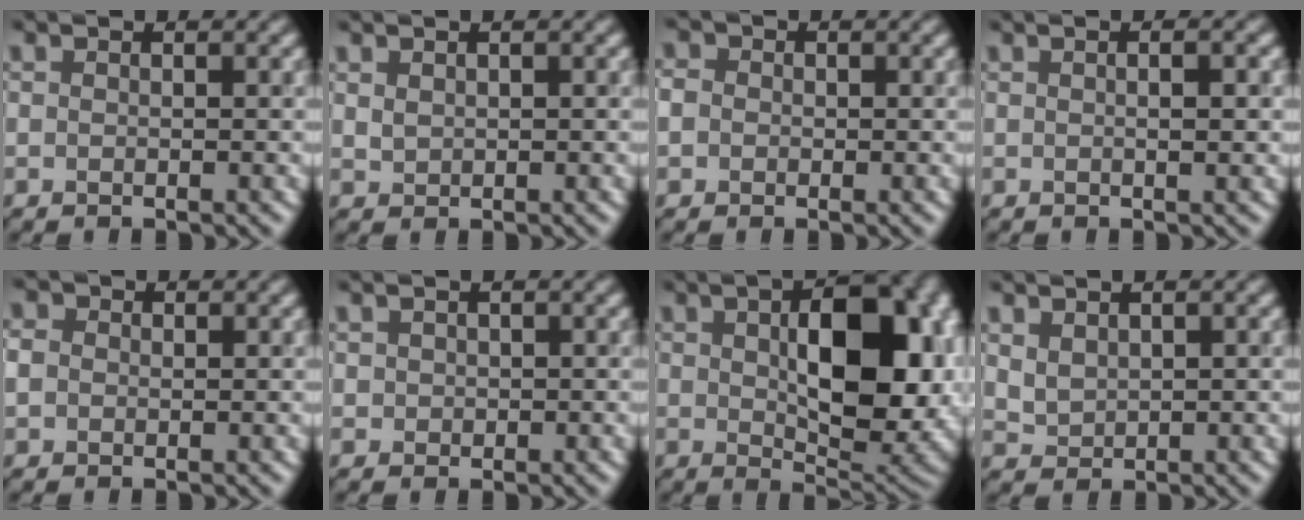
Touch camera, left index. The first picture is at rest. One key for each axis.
{"total": 0.9, "fx": 0.4, "fy": 0.6, "fz": 0.5, "tx": -0.014, "ty": 0.000, "tz": 0.012}
{"total": 2.8, "fx": 0.5, "fy": 2.5, "fz": 1.2, "tx": -0.005, "ty": 0.014, "tz": -0.020}
{"total": 2.1, "fx": 0.2, "fy": 0.5, "fz": 2.0, "tx": -0.024, "ty": 0.001, "tz": 0.000}
{"total": 2.1, "fx": 0.4, "fy": 1.9, "fz": 0.9, "tx": -0.019, "ty": 0.008, "tz": -0.006}
{"total": 0.7, "fx": 0.2, "fy": 0.6, "fz": 0.1, "tx": 0.000, "ty": -0.002, "tz": 0.004}
{"total": 12.5, "fx": 1.3, "fy": 6.4, "fz": 10.6, "tx": -0.139, "ty": -0.007, "tz": 0.034}
{"total": 1.7, "fx": 0.9, "fy": 1.2, "fz": 0.9, "tx": -0.021, "ty": -0.004, "tz": 0.025}